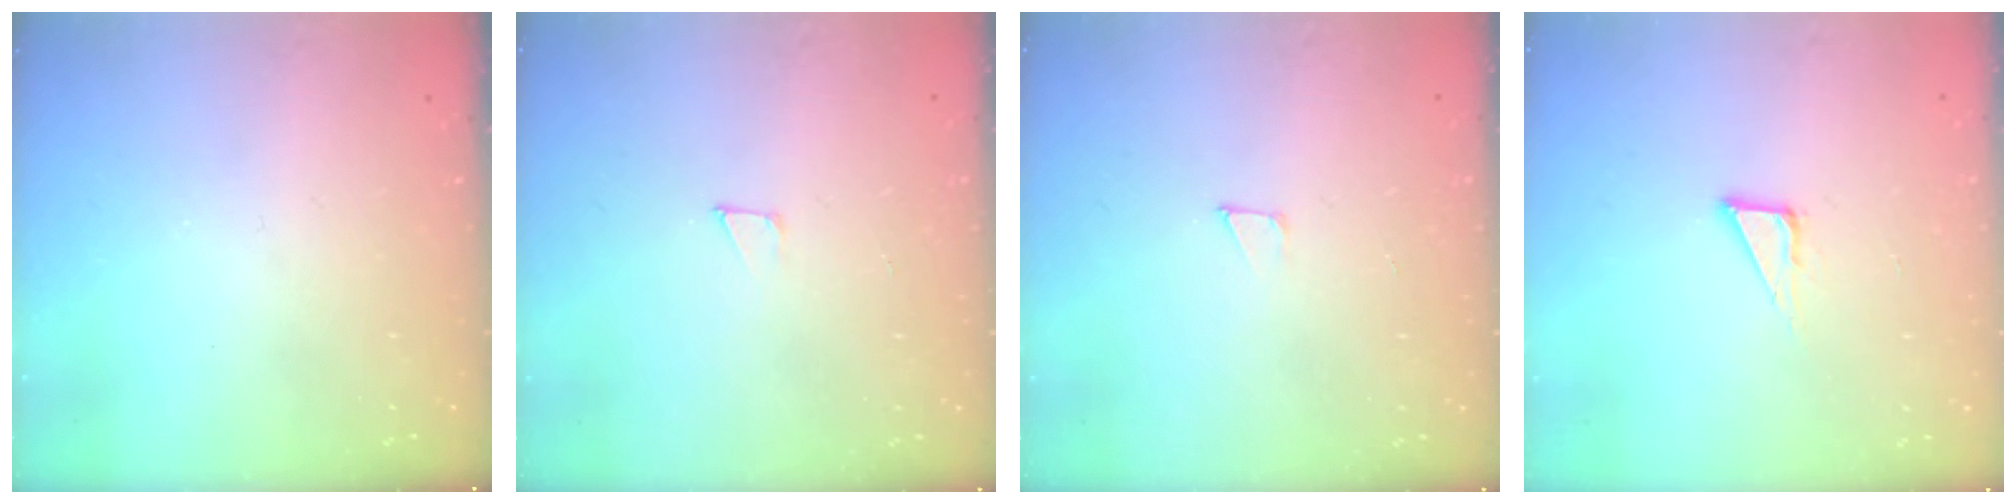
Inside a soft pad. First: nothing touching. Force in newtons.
{"total": 3.2, "press": 3.2, "slide": 0.2}
{"total": 3.2, "press": 3.2, "slide": 0.2}
{"total": 6.4, "press": 6.4, "slide": 0.4}